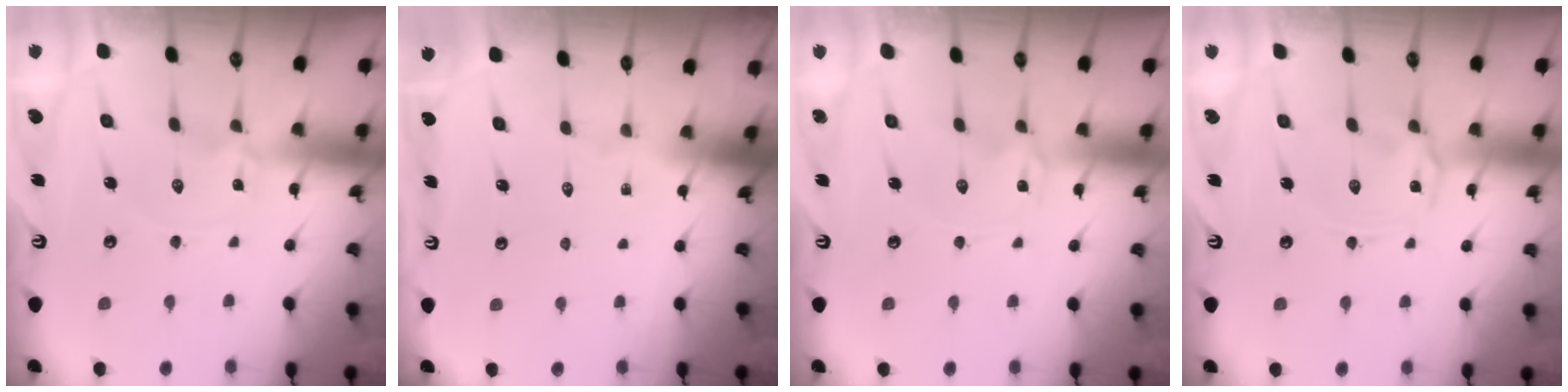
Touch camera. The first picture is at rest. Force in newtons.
{"total": 0.0}
{"total": 0.0}
{"total": 2.1, "press": 2.0, "slide": 0.7}